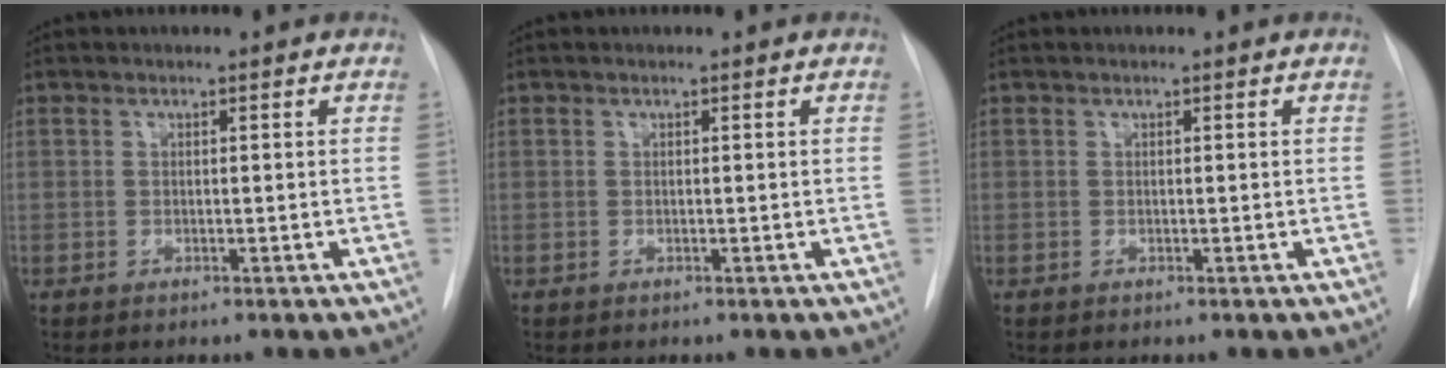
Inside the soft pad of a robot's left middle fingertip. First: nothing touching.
{"total": 0.0}
{"total": 0.0}